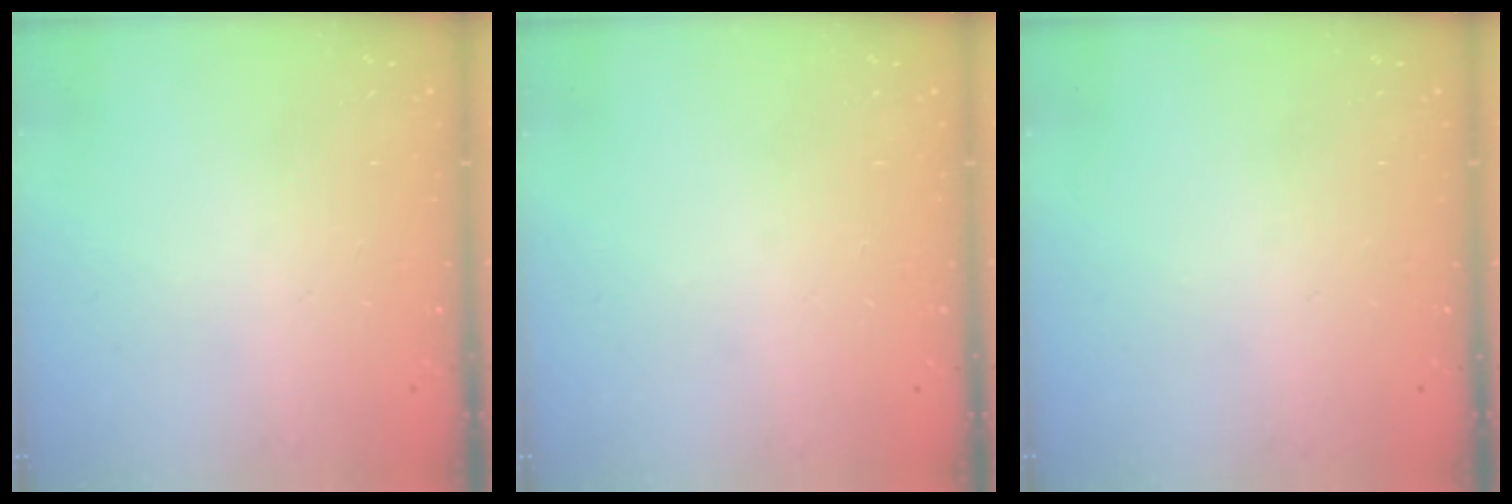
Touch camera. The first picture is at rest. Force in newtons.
{"total": 0.0}
{"total": 0.0}